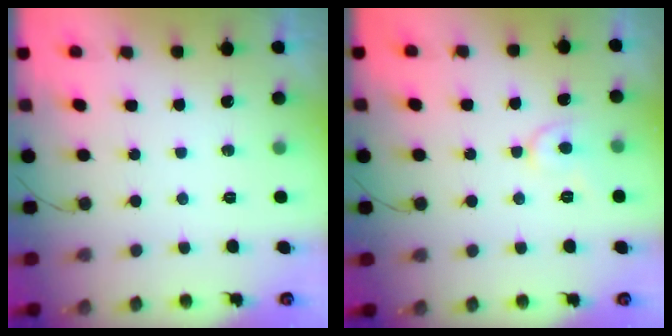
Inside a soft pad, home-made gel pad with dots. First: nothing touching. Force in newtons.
{"total": 6.0, "press": 6.0, "slide": 0.6}